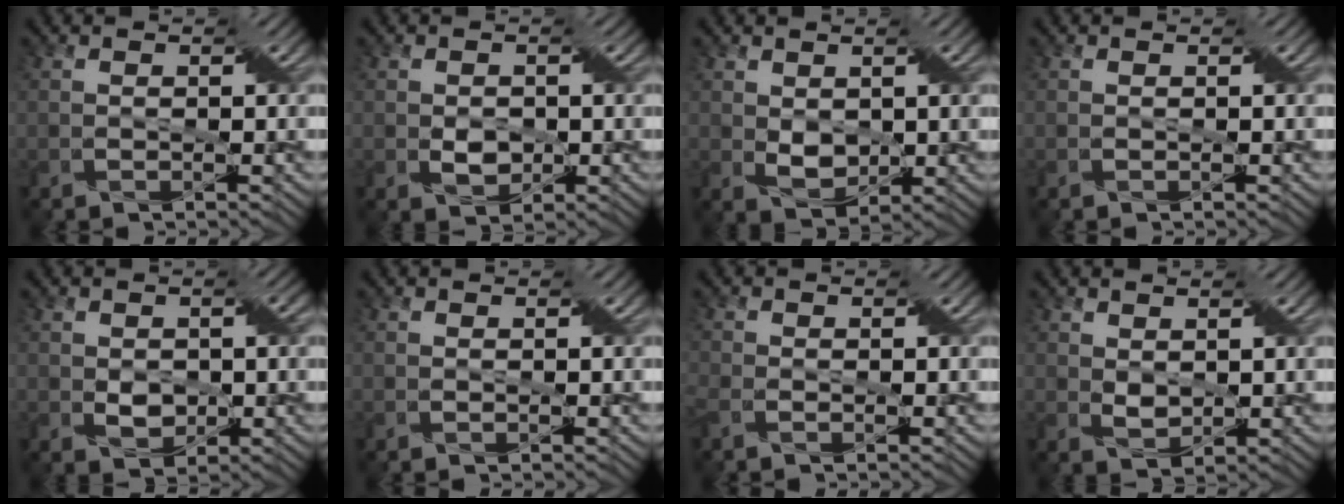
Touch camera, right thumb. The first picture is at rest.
{"total": 2.2, "force": [-0.4, 1.8, 1.2], "torque": [-0.029, -0.003, -0.007]}
{"total": 3.3, "force": [0.8, 2.3, 2.2], "torque": [-0.048, -0.004, 0.020]}
{"total": 0.0}
{"total": 2.7, "force": [-0.1, 2.1, 1.8], "torque": [-0.039, -0.003, 0.000]}
{"total": 0.0}
{"total": 2.0, "force": [-0.8, 1.2, 1.3], "torque": [-0.037, -0.001, -0.019]}
{"total": 1.7, "force": [0.9, 1.2, 0.9], "torque": [-0.029, -0.001, 0.020]}